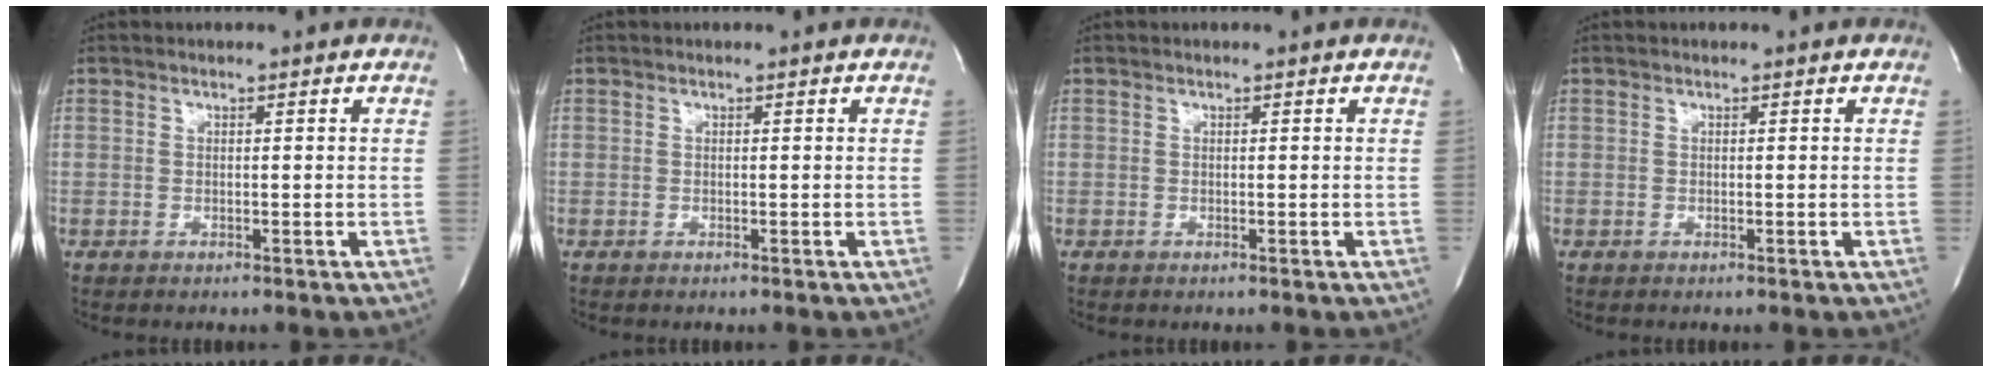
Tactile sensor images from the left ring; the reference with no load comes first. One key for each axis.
{"total": 0.0}
{"total": 0.0}
{"total": 0.0}